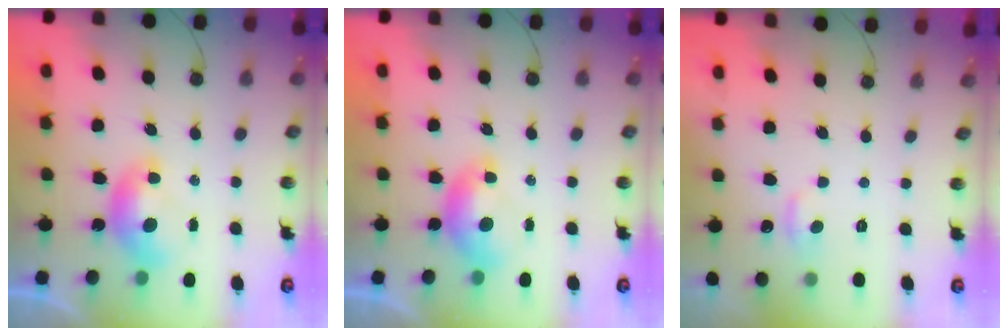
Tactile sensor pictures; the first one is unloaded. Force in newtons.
{"total": 0.0}
{"total": 1.0, "press": 0.7, "slide": 0.7}